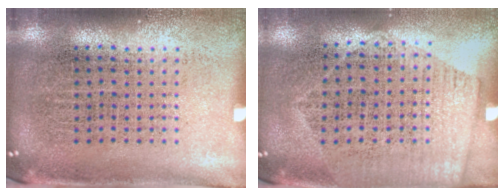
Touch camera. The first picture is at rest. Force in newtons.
{"total": 1.4, "press": 1.1, "slide": 0.7}